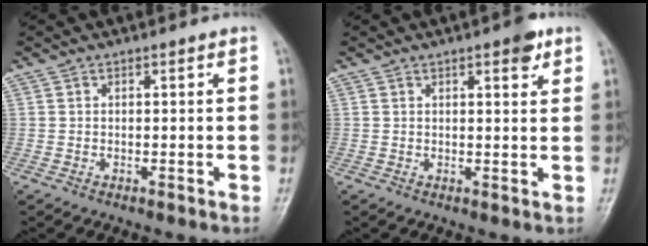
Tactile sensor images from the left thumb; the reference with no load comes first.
{"total": 3.7, "force": [2.2, 1.2, 2.7], "torque": [-0.028, -0.009, 0.026]}